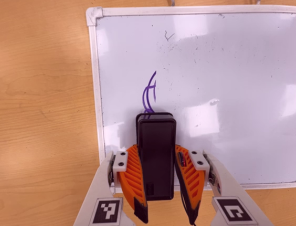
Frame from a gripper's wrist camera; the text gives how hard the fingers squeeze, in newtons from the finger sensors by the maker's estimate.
{"total": 7.6, "left": 6.2, "right": 9.0}